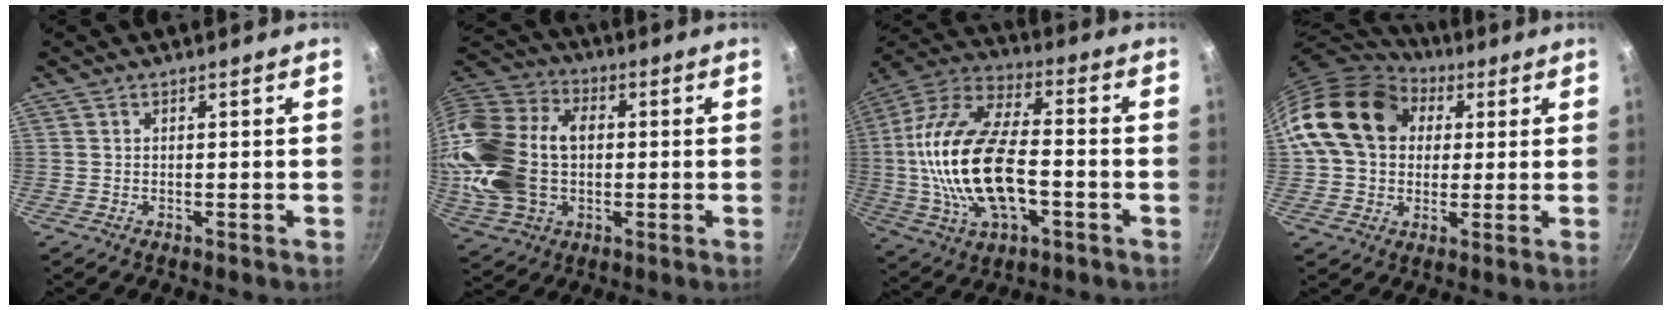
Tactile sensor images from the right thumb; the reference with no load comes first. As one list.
[{"total": 22.5, "force": [-0.1, 15.9, 15.9], "torque": [-0.303, 0.031, 0.002]}, {"total": 22.9, "force": [-2.9, 11.8, 19.4], "torque": [-0.374, 0.030, -0.057]}, {"total": 17.9, "force": [5.1, 13.8, 10.2], "torque": [-0.161, 0.016, 0.079]}]